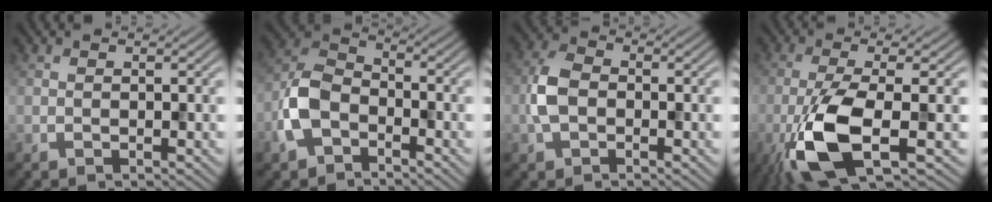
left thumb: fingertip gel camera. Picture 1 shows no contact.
{"total": 7.2, "force": [-3.4, 4.4, 4.6], "torque": [-0.106, 0.006, -0.081]}
{"total": 4.5, "force": [-1.0, 3.0, 3.2], "torque": [-0.075, 0.006, -0.030]}
{"total": 9.9, "force": [-3.7, 2.5, 8.8], "torque": [-0.178, -0.005, -0.083]}